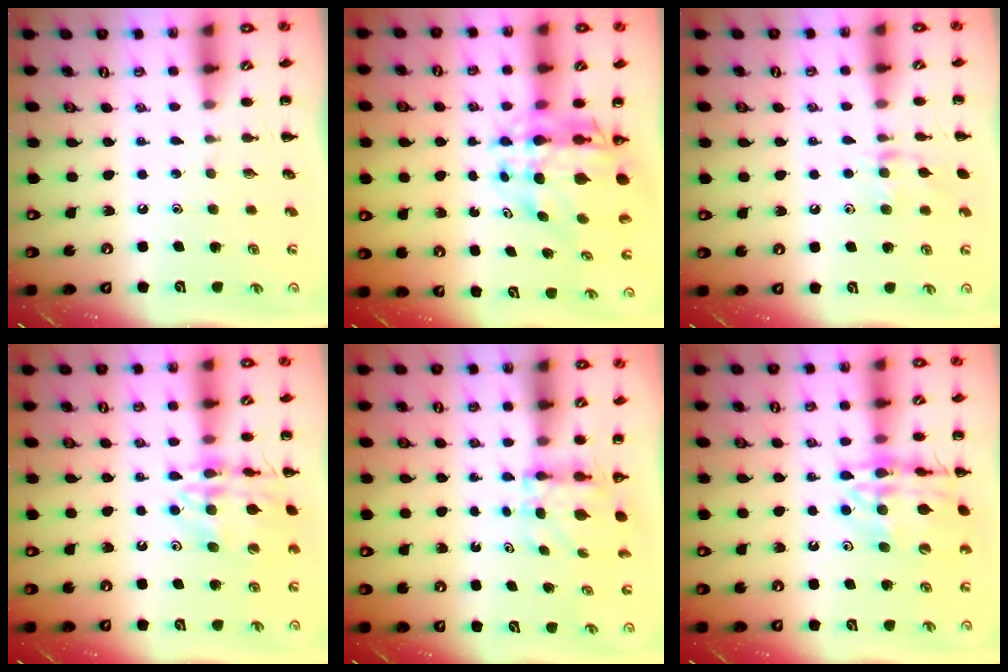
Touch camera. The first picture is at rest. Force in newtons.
{"total": 10.4, "press": 9.8, "slide": 3.5}
{"total": 8.5, "press": 8.4, "slide": 1.0}
{"total": 16.0, "press": 16.0, "slide": 1.7}
{"total": 6.0, "press": 5.9, "slide": 0.8}
{"total": 17.7, "press": 17.6, "slide": 1.6}